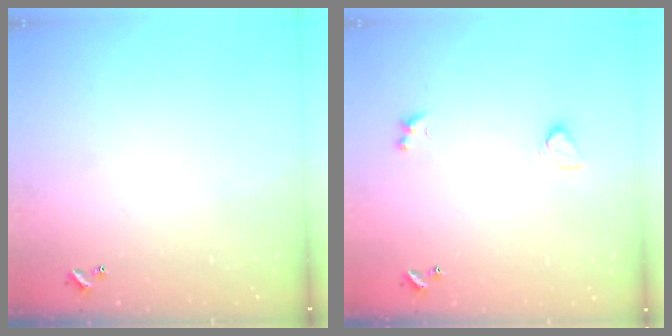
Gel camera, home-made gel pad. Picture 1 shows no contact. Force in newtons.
{"total": 2.1, "press": 1.8, "slide": 1.2}